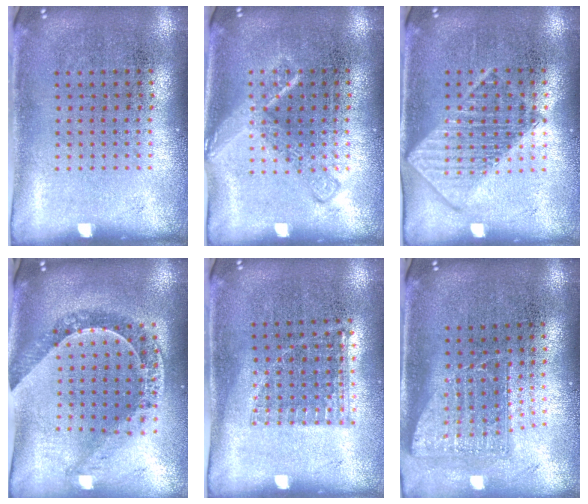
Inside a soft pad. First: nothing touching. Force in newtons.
{"total": 2.3, "press": 2.3, "slide": 0.3}
{"total": 1.4, "press": 1.4, "slide": 0.2}
{"total": 1.1, "press": 1.1, "slide": 0.1}
{"total": 0.9, "press": 0.8, "slide": 0.2}
{"total": 1.6, "press": 1.3, "slide": 1.0}